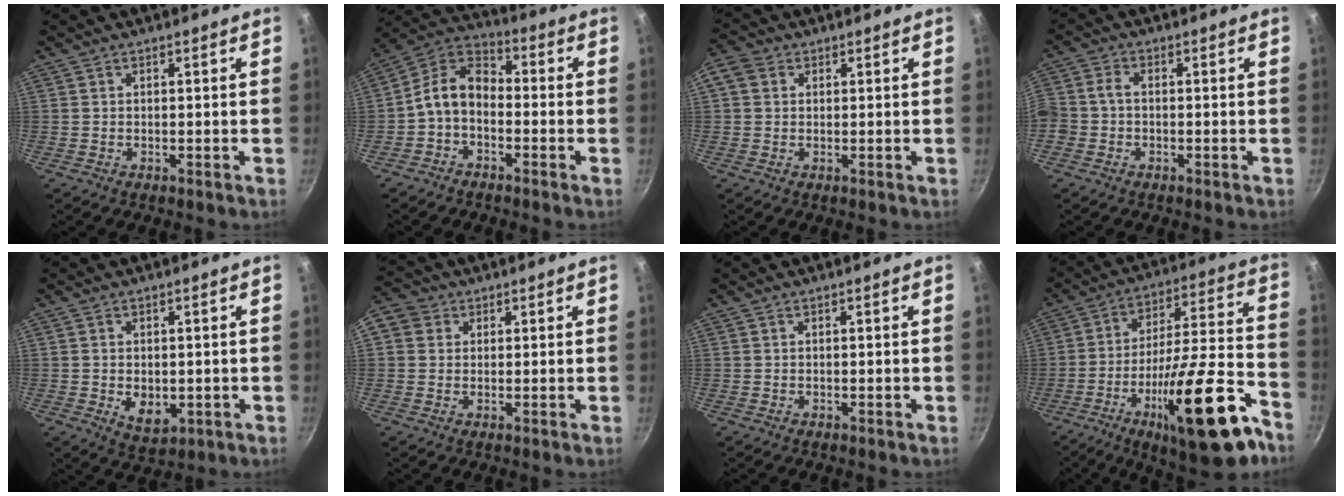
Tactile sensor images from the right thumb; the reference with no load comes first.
{"total": 8.7, "force": [-2.4, 5.9, 6.0], "torque": [-0.099, 0.051, -0.066]}
{"total": 4.6, "force": [1.2, 3.7, 2.4], "torque": [-0.044, 0.006, 0.008]}
{"total": 5.2, "force": [-1.9, 4.1, 2.7], "torque": [-0.066, 0.019, -0.048]}
{"total": 5.6, "force": [-0.7, 3.8, 4.0], "torque": [-0.054, -0.014, -0.001]}
{"total": 6.4, "force": [1.8, 5.6, 2.5], "torque": [-0.029, 0.008, 0.018]}
{"total": 0.0}
{"total": 25.1, "force": [-13.0, 7.0, 20.2], "torque": [-0.279, 0.065, -0.205]}